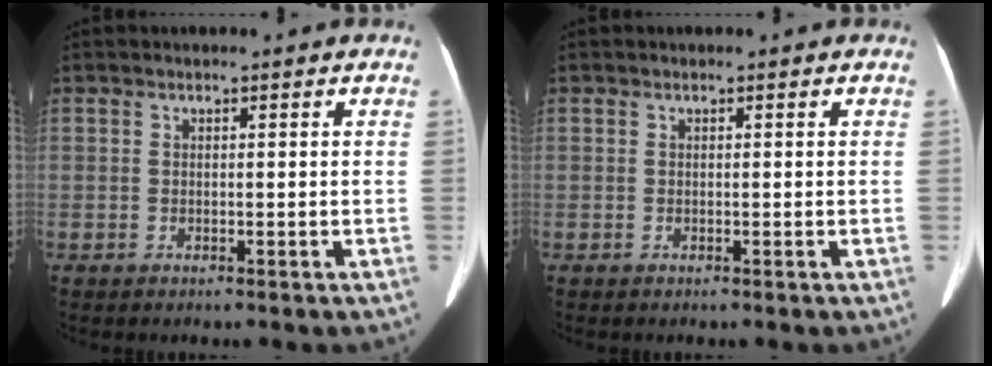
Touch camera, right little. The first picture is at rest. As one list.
[{"total": 0.0}]